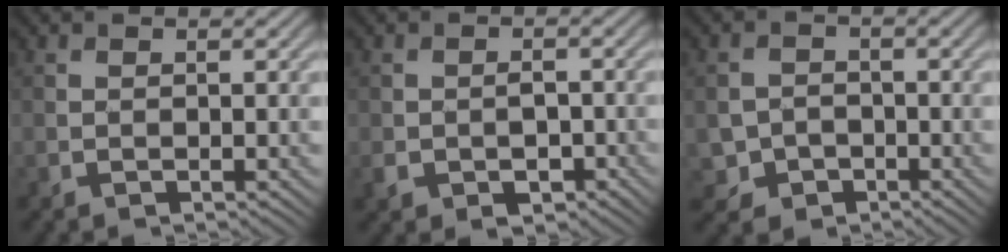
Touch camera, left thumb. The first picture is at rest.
{"total": 4.5, "force": [-2.2, 3.3, 2.0], "torque": [-0.030, -0.006, -0.037]}
{"total": 3.3, "force": [-1.5, 2.9, 0.7], "torque": [-0.013, -0.006, -0.031]}